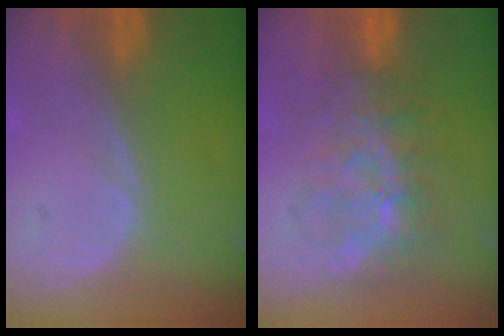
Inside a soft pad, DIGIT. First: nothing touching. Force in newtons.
{"total": 8.4, "press": 7.5, "slide": 4.0}